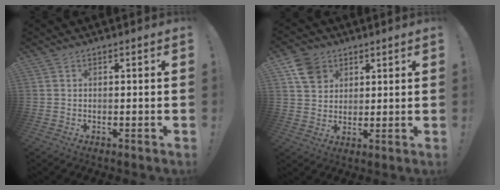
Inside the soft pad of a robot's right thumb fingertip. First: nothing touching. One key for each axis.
{"total": 8.5, "fx": 4.4, "fy": 6.6, "fz": 2.7, "tx": -0.038, "ty": -0.020, "tz": 0.090}